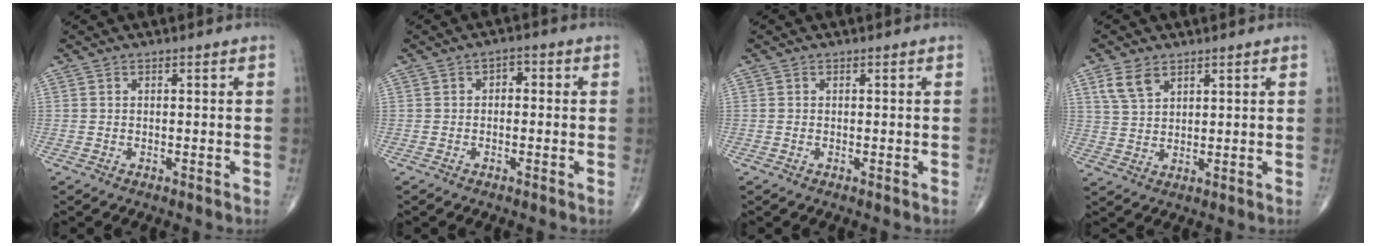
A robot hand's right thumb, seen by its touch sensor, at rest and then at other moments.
{"total": 2.1, "force": [0.0, 1.5, 1.5], "torque": [-0.008, 0.009, -0.010]}
{"total": 0.0}
{"total": 5.0, "force": [3.1, 2.8, 2.8], "torque": [-0.050, -0.010, 0.067]}